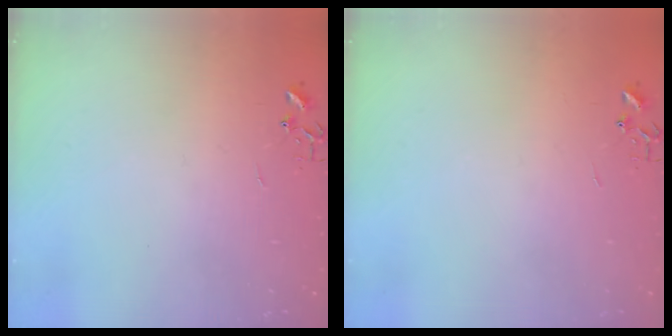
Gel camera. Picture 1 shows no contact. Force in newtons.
{"total": 0.0}